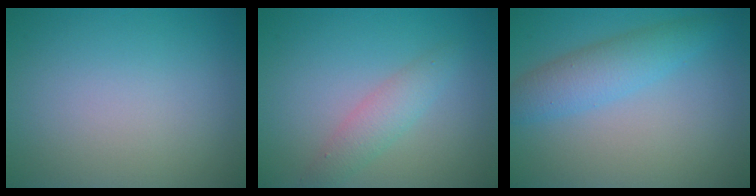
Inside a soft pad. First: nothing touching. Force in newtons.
{"total": 2.3, "press": 2.3, "slide": 0.1}
{"total": 3.6, "press": 3.6, "slide": 0.0}